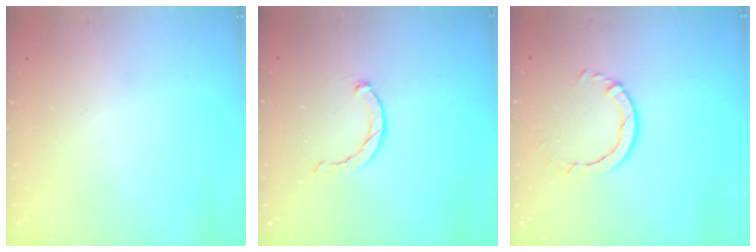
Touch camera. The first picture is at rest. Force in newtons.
{"total": 2.3, "press": 2.2, "slide": 0.5}
{"total": 3.1, "press": 3.1, "slide": 0.3}